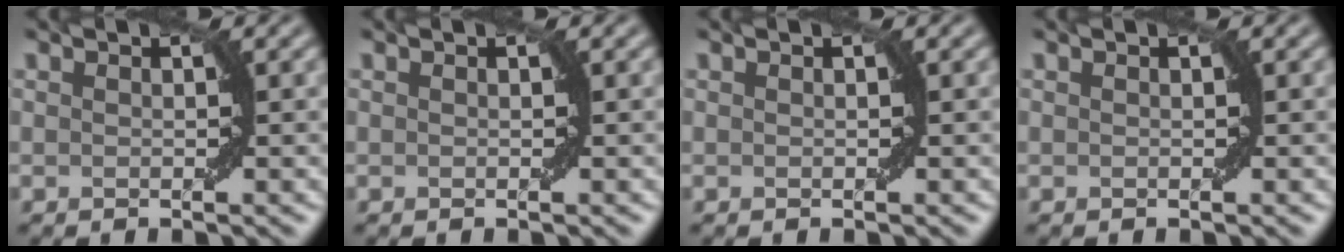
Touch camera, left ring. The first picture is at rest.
{"total": 0.0}
{"total": 0.0}
{"total": 0.0}